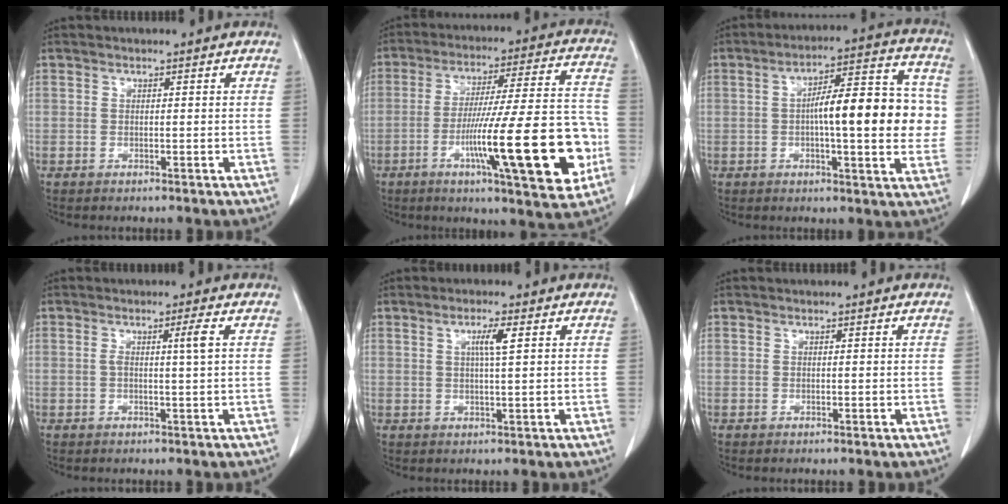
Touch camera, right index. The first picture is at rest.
{"total": 21.5, "force": [-6.6, 2.1, 20.4], "torque": [-0.286, 0.002, -0.093]}
{"total": 15.1, "force": [0.0, 3.7, 14.6], "torque": [-0.208, 0.031, -0.002]}
{"total": 2.5, "force": [0.5, -0.6, 2.4], "torque": [-0.044, 0.001, 0.010]}
{"total": 3.2, "force": [1.0, -0.2, 3.0], "torque": [-0.055, 0.000, 0.017]}
{"total": 0.0}